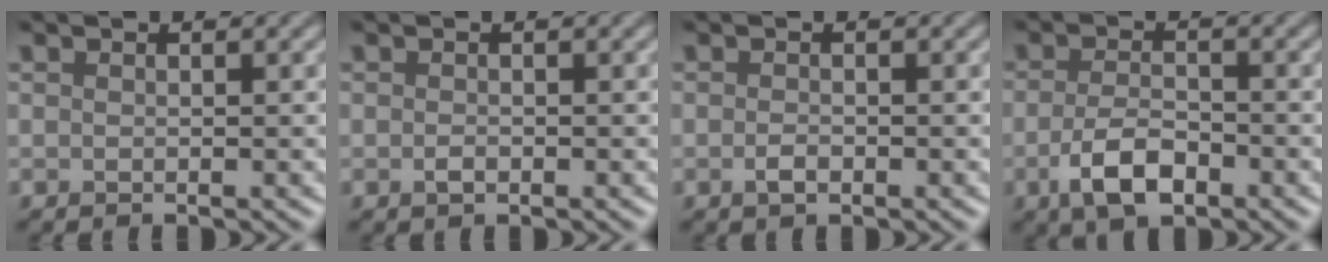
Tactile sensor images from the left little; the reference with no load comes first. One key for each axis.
{"total": 0.8, "fx": -0.4, "fy": 0.5, "fz": 0.6, "tx": -0.012, "ty": -0.001, "tz": -0.010}
{"total": 1.2, "fx": -0.6, "fy": 0.6, "fz": 0.8, "tx": -0.016, "ty": 0.001, "tz": -0.014}
{"total": 4.2, "fx": -2.1, "fy": 1.9, "fz": 3.1, "tx": -0.063, "ty": -0.002, "tz": -0.045}